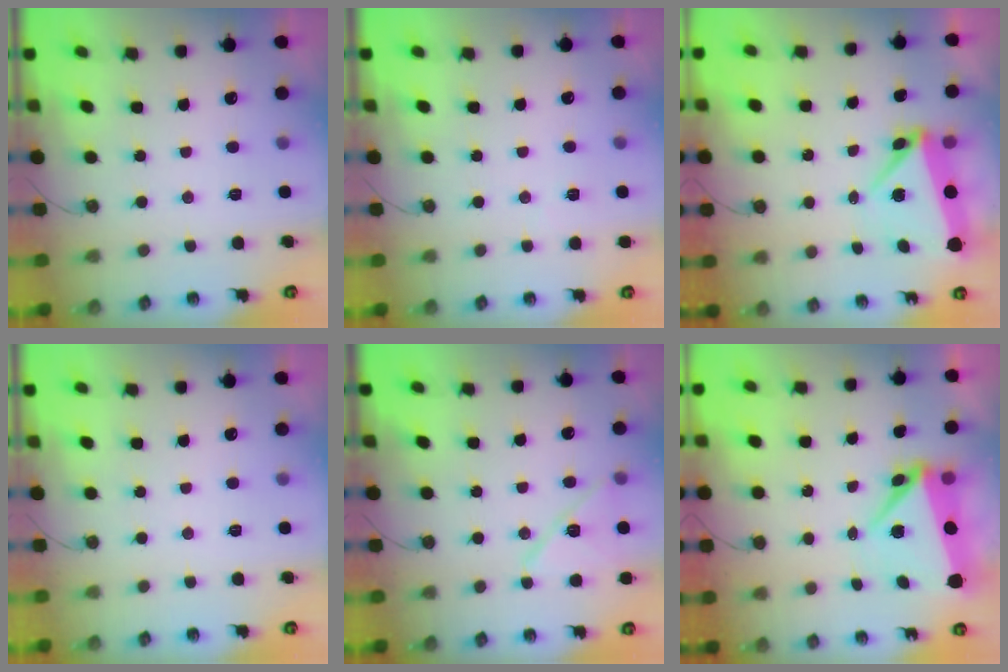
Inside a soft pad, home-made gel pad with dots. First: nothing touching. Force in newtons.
{"total": 2.5, "press": 2.3, "slide": 0.9}
{"total": 5.9, "press": 5.0, "slide": 3.1}
{"total": 0.0}
{"total": 12.1, "press": 12.0, "slide": 0.9}
{"total": 6.5, "press": 6.3, "slide": 1.7}